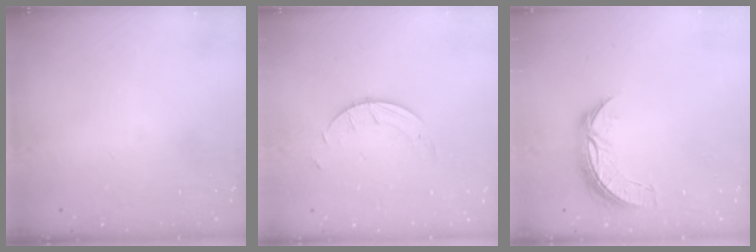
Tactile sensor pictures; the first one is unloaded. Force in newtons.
{"total": 2.6, "press": 2.6, "slide": 0.2}
{"total": 7.3, "press": 7.3, "slide": 0.2}